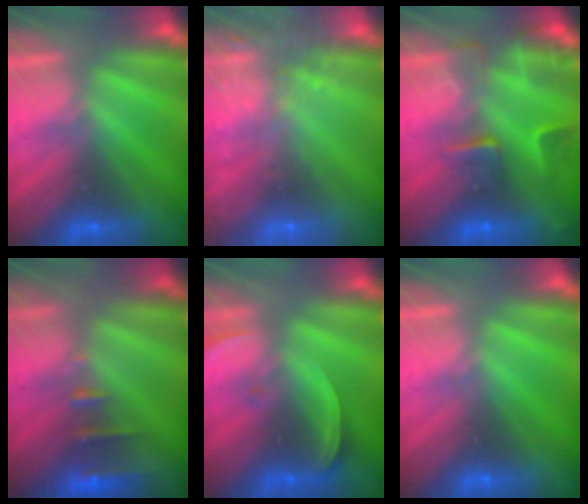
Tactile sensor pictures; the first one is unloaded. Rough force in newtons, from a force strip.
{"total": 8.3}
{"total": 8.8}
{"total": 2.4}
{"total": 2.6}
{"total": 0.0}